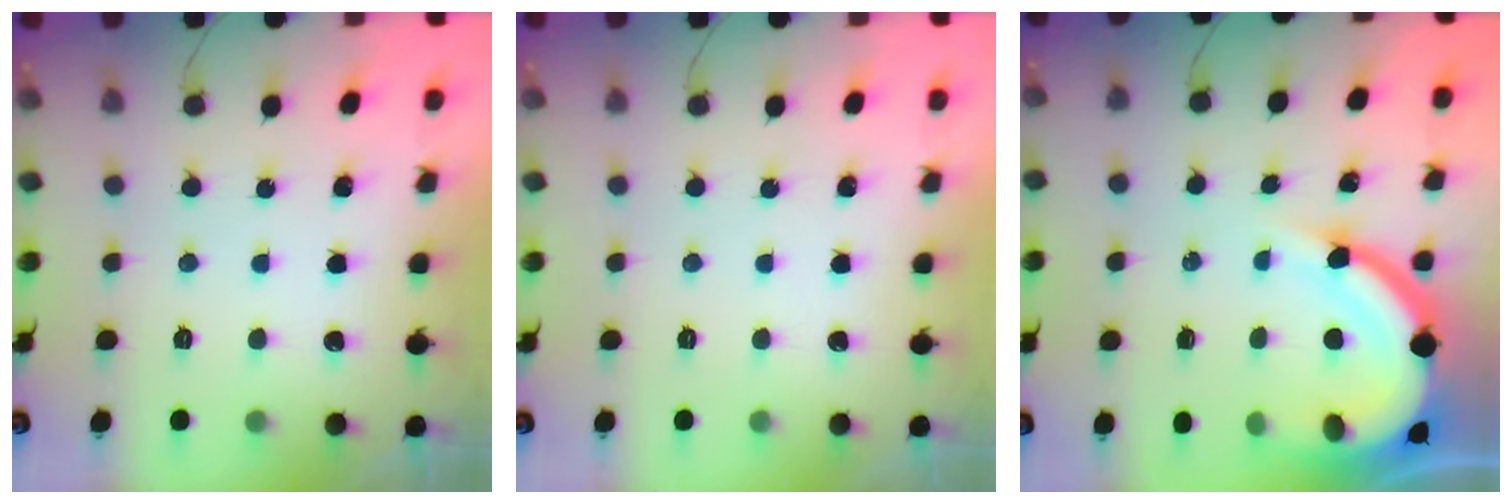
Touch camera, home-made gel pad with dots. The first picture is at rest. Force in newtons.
{"total": 0.0}
{"total": 14.4, "press": 14.3, "slide": 1.5}